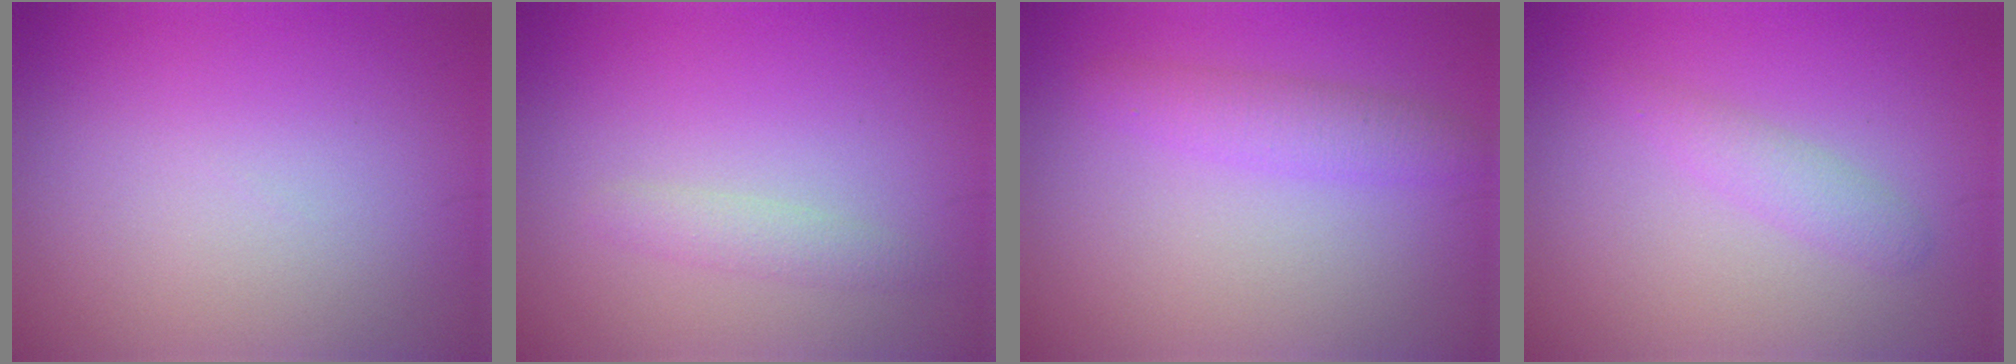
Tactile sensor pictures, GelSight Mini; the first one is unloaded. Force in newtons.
{"total": 1.4, "press": 1.4, "slide": 0.1}
{"total": 2.4, "press": 2.4, "slide": 0.1}
{"total": 1.7, "press": 1.7, "slide": 0.1}